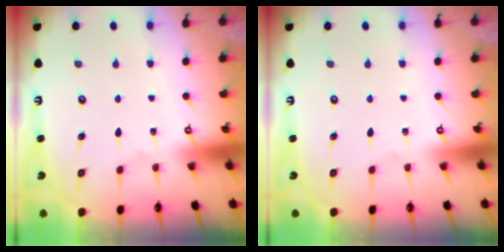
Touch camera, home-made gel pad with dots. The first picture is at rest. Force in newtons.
{"total": 0.0}